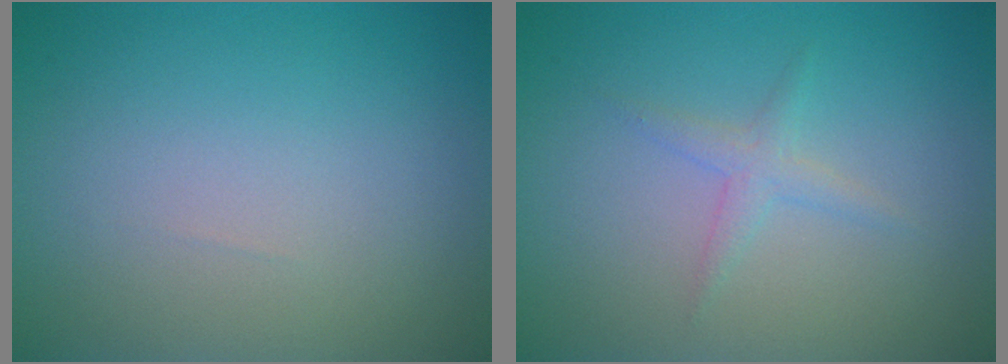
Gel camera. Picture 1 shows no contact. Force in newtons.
{"total": 1.3, "press": 1.3, "slide": 0.0}